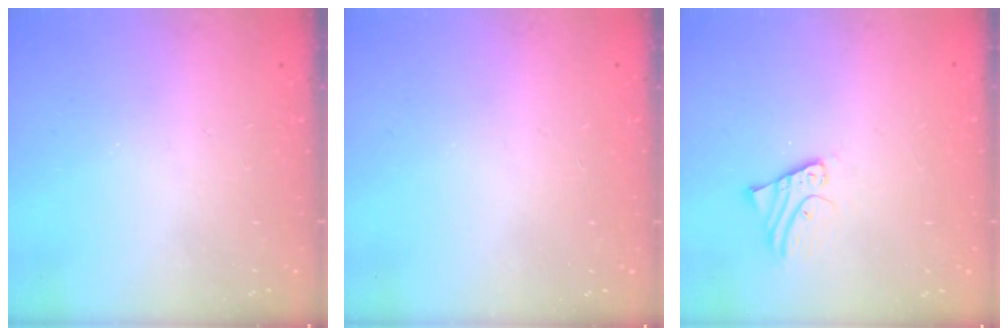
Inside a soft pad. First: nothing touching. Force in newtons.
{"total": 2.8, "press": 2.8, "slide": 0.3}
{"total": 2.6, "press": 2.6, "slide": 0.1}